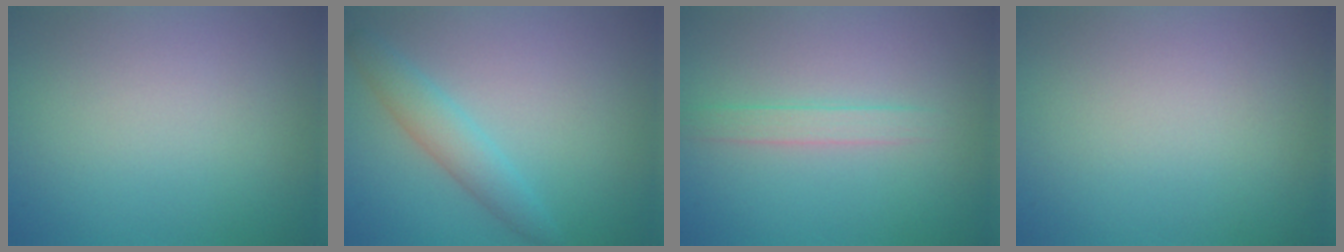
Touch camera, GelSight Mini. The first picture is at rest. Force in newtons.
{"total": 2.7, "press": 2.7, "slide": 0.1}
{"total": 1.7, "press": 1.7, "slide": 0.0}
{"total": 0.0}